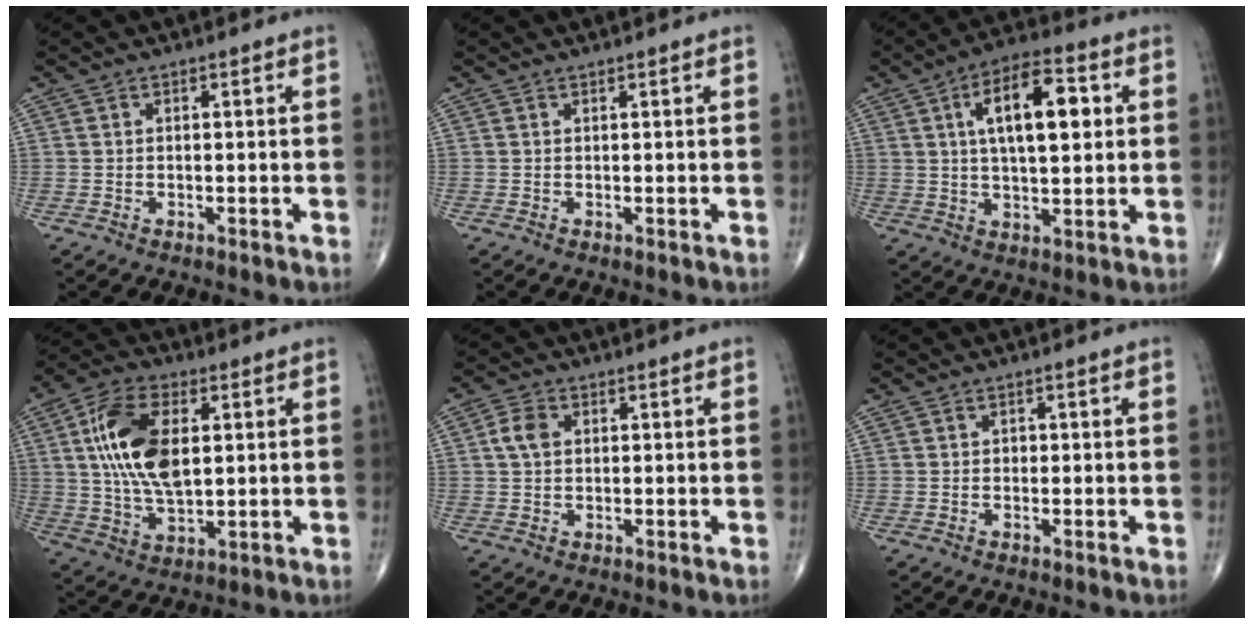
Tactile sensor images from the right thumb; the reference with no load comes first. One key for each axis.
{"total": 0.0}
{"total": 14.0, "fx": 3.4, "fy": 6.0, "fz": 12.1, "tx": -0.185, "ty": 0.006, "tz": 0.051}
{"total": 15.1, "fx": 3.1, "fy": 7.8, "fz": 12.5, "tx": -0.237, "ty": -0.002, "tz": 0.058}
{"total": 3.8, "fx": 0.8, "fy": 2.8, "fz": 2.5, "tx": -0.050, "ty": 0.005, "tz": 0.012}
{"total": 0.7, "fx": 0.0, "fy": 0.6, "fz": 0.3, "tx": 0.000, "ty": 0.003, "tz": -0.002}